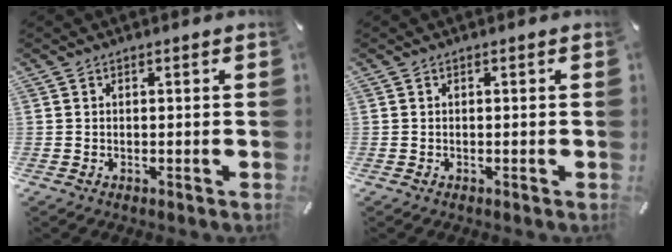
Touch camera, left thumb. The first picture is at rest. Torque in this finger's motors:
{"motor_torque": [0.00, 0.00, -0.01, 0.01, 0.00]}